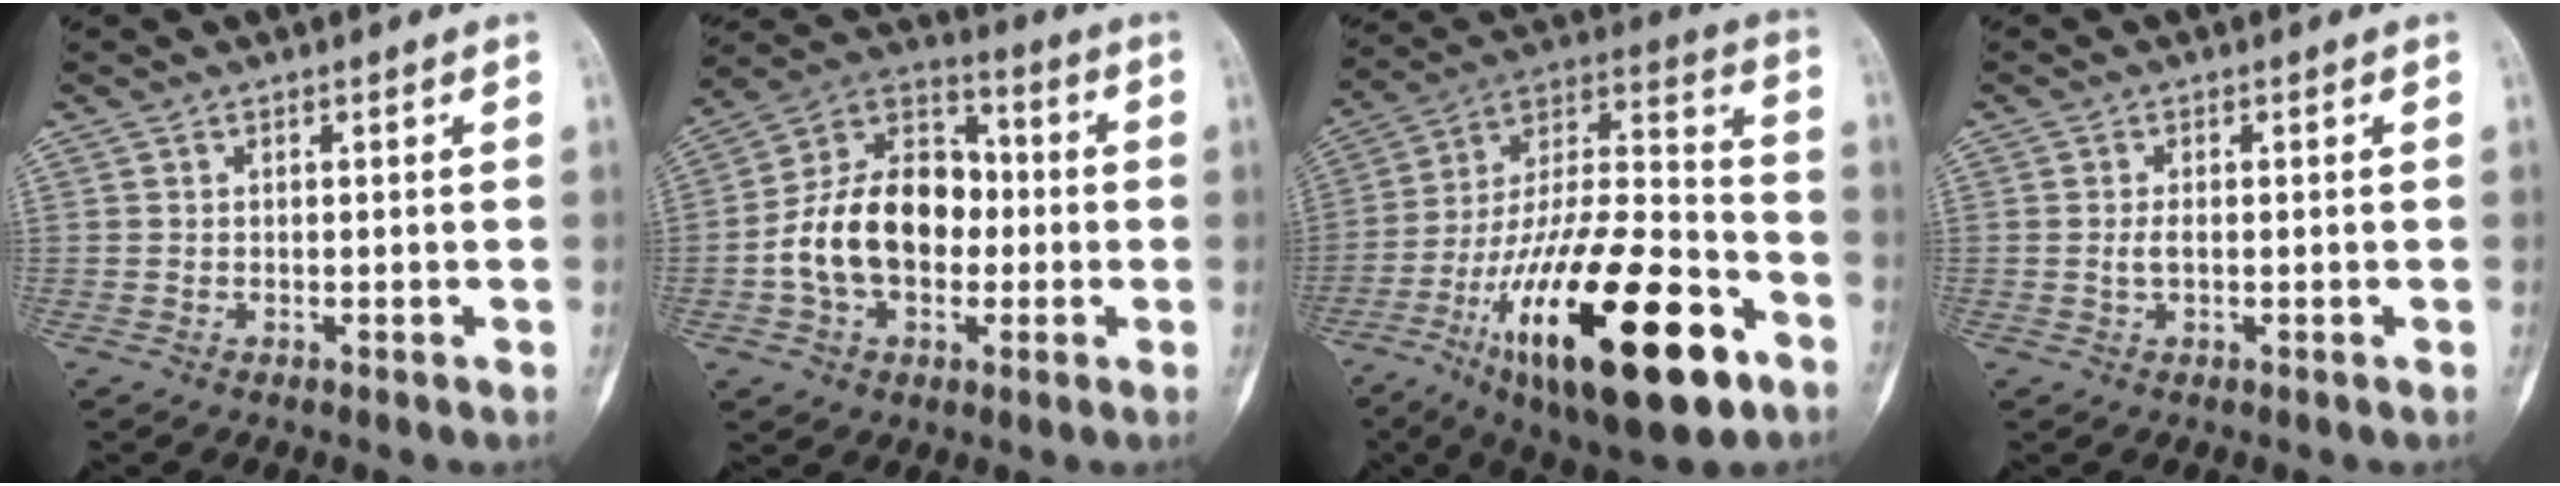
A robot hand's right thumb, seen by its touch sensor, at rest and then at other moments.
{"total": 17.8, "force": [-2.0, 12.4, 12.6], "torque": [-0.189, 0.039, -0.038]}
{"total": 32.8, "force": [-15.0, 11.7, 26.7], "torque": [-0.452, 0.062, -0.241]}
{"total": 1.8, "force": [-0.1, 1.0, 1.4], "torque": [-0.026, 0.000, -0.004]}